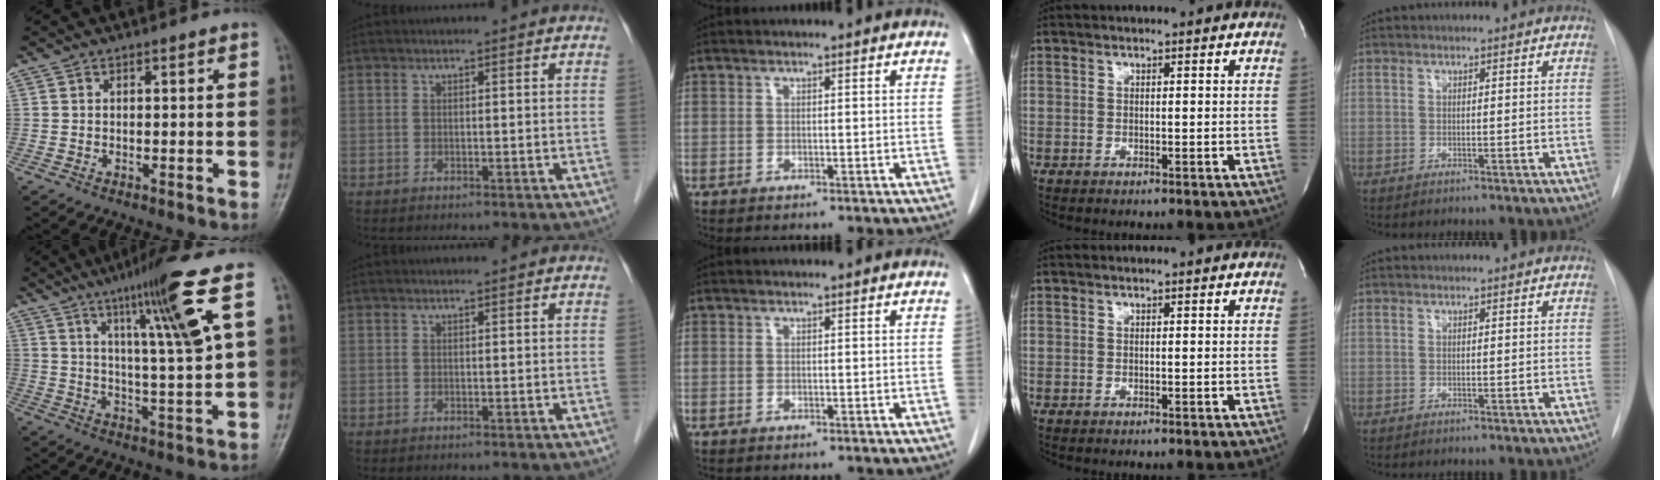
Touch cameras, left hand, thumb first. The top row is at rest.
{"thumb": {"total": 14.6, "force": [6.3, 0.1, 13.2], "torque": [-0.213, -0.023, 0.104]}}